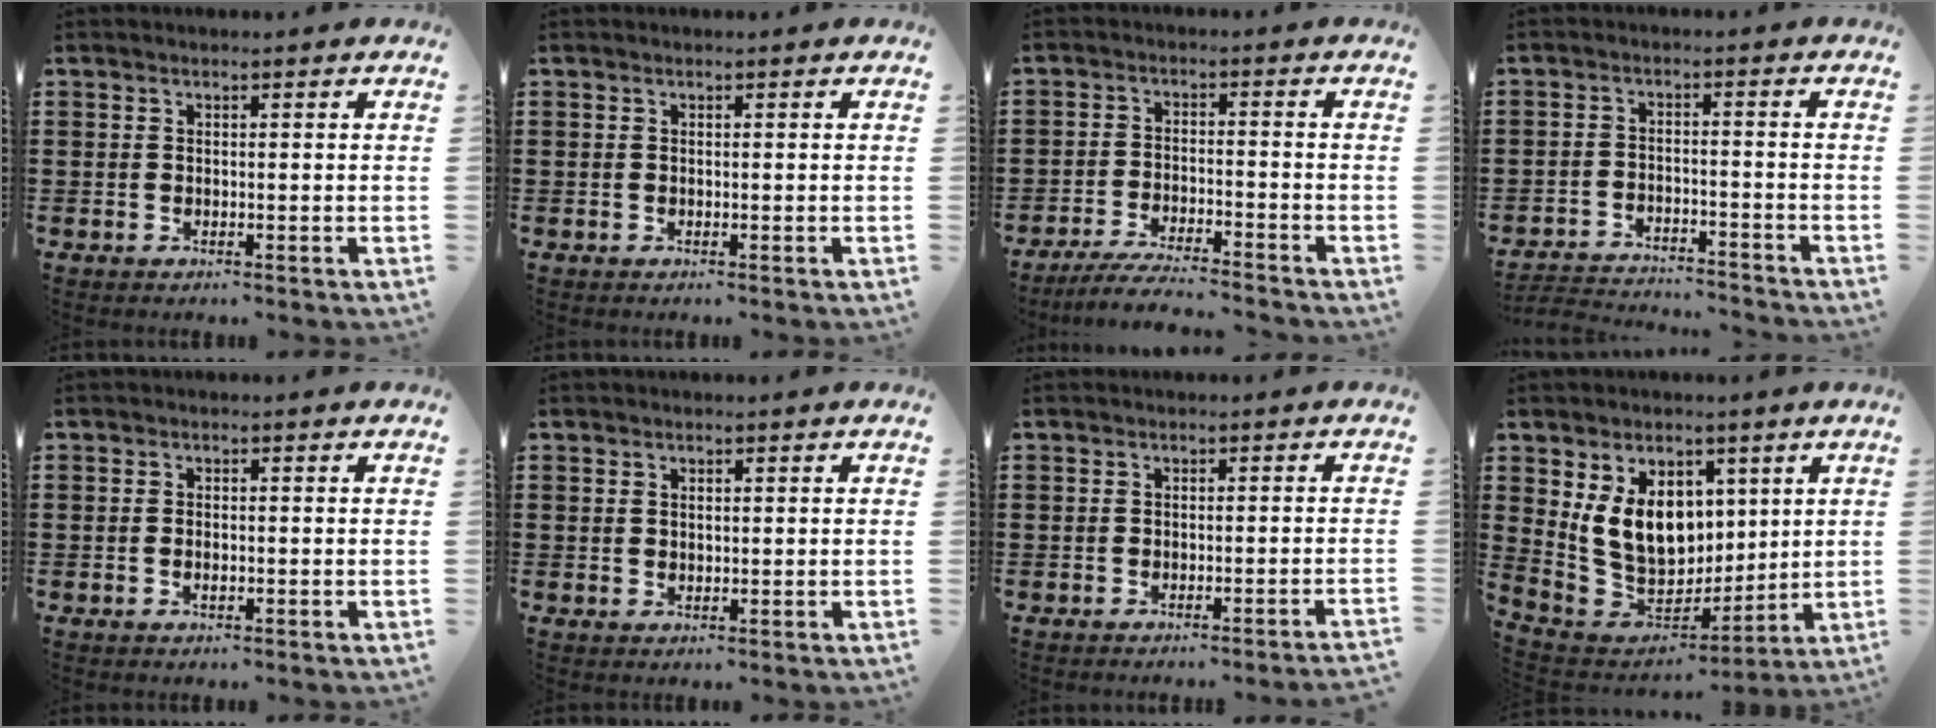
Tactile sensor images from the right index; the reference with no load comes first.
{"total": 0.0}
{"total": 4.8, "force": [-4.5, -0.1, 1.5], "torque": [-0.039, -0.011, -0.092]}
{"total": 3.4, "force": [-3.4, 0.2, 0.2], "torque": [-0.017, -0.001, -0.076]}
{"total": 1.0, "force": [-0.3, 0.4, 0.8], "torque": [-0.016, -0.003, -0.005]}
{"total": 0.9, "force": [0.6, 0.6, 0.4], "torque": [-0.008, 0.003, 0.011]}
{"total": 1.0, "force": [-0.9, -0.3, 0.4], "torque": [-0.008, 0.000, -0.018]}
{"total": 11.5, "force": [3.1, 9.0, 6.5], "torque": [-0.152, -0.009, 0.061]}